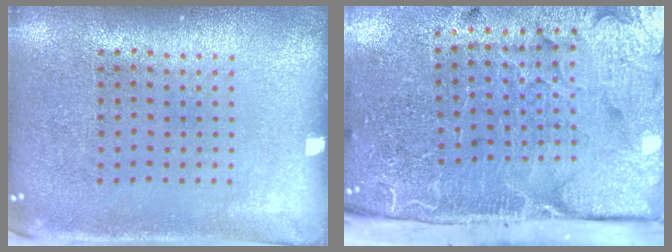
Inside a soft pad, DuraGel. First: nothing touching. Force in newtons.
{"total": 5.2, "press": 4.0, "slide": 3.3}